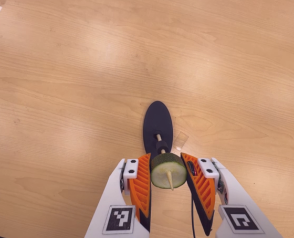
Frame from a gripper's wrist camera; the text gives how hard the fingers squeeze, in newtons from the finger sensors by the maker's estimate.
{"total": 10.5, "left": 10.2, "right": 10.8}